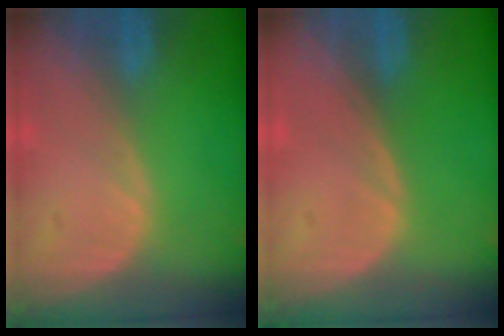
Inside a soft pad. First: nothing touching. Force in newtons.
{"total": 0.0}